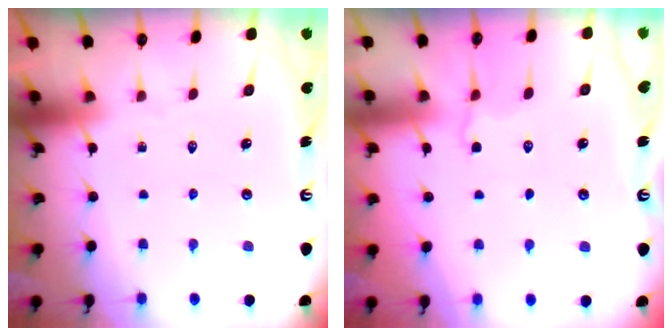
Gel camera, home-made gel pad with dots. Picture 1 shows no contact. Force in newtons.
{"total": 3.6, "press": 3.1, "slide": 1.8}